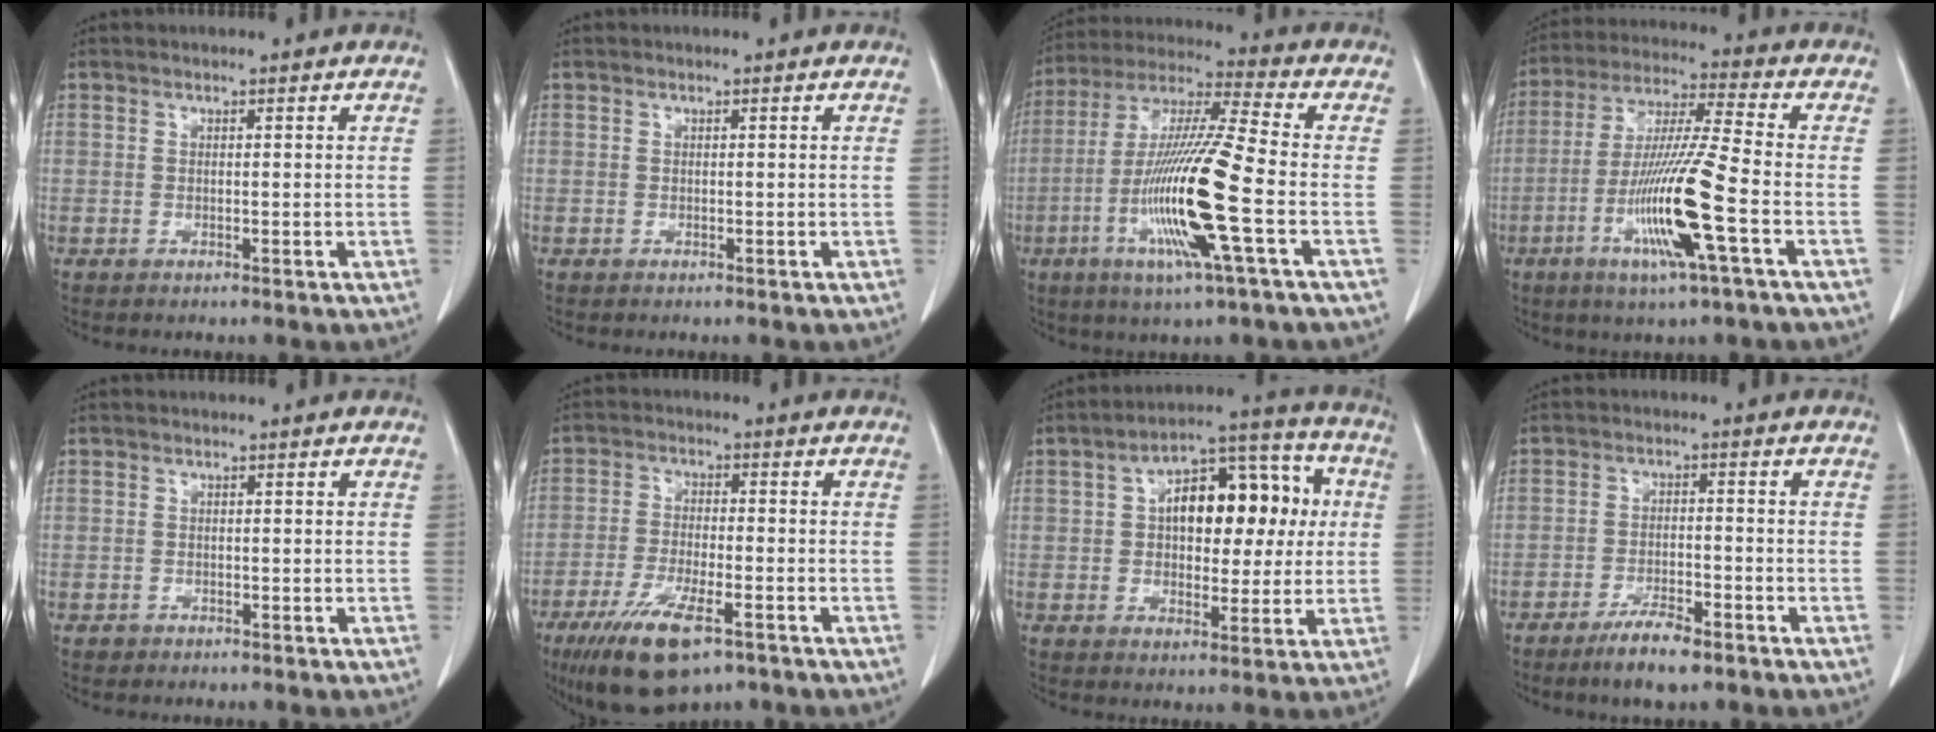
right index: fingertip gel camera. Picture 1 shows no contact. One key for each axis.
{"total": 0.0}
{"total": 17.0, "fx": -4.7, "fy": -0.2, "fz": 16.3, "tx": -0.329, "ty": -0.015, "tz": -0.097}
{"total": 14.3, "fx": -4.9, "fy": -0.6, "fz": 13.5, "tx": -0.271, "ty": -0.017, "tz": -0.097}
{"total": 0.9, "fx": -0.5, "fy": 0.7, "fz": -0.1, "tx": -0.003, "ty": 0.004, "tz": -0.009}
{"total": 11.5, "fx": -7.0, "fy": 3.3, "fz": 8.6, "tx": -0.160, "ty": -0.022, "tz": -0.115}
{"total": 14.9, "fx": 2.3, "fy": 7.4, "fz": 12.8, "tx": -0.186, "ty": 0.049, "tz": 0.036}
{"total": 5.9, "fx": -4.2, "fy": 1.1, "fz": 4.0, "tx": -0.075, "ty": -0.007, "tz": -0.071}